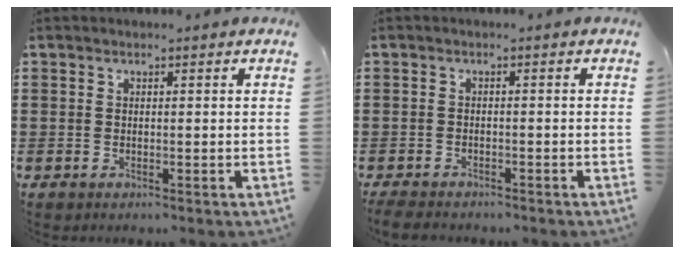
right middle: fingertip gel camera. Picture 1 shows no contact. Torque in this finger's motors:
{"motor_torque": [1.03, -0.25, 0.19, 0.08]}